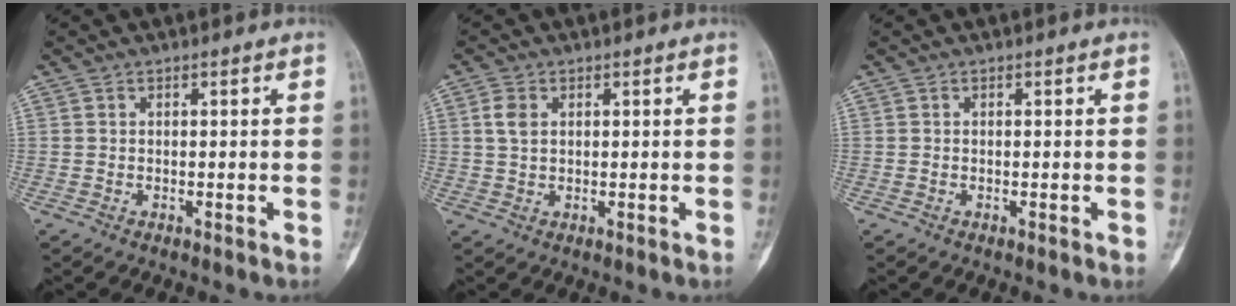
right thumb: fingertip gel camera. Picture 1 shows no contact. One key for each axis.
{"total": 3.2, "fx": 0.9, "fy": 2.1, "fz": 2.3, "tx": -0.045, "ty": 0.003, "tz": 0.018}
{"total": 0.0}